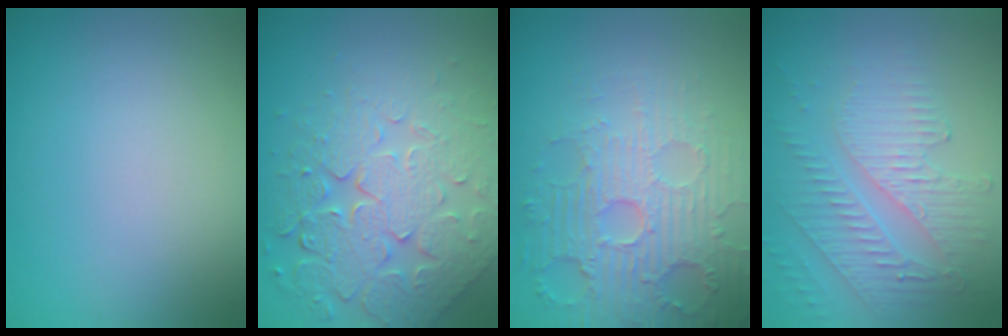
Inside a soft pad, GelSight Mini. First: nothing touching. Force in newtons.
{"total": 7.2, "press": 5.8, "slide": 4.2}
{"total": 4.5, "press": 4.4, "slide": 0.6}
{"total": 5.6, "press": 3.6, "slide": 4.3}